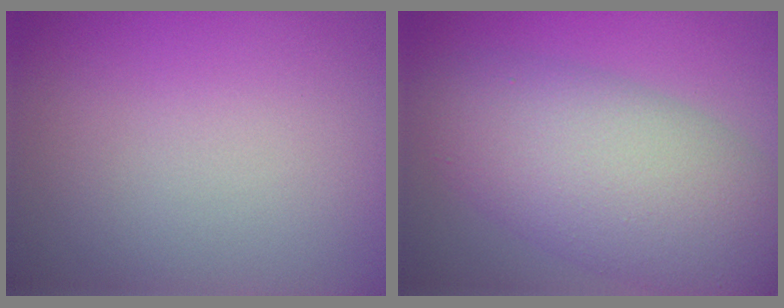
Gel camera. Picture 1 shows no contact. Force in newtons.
{"total": 9.2, "press": 9.2, "slide": 0.4}